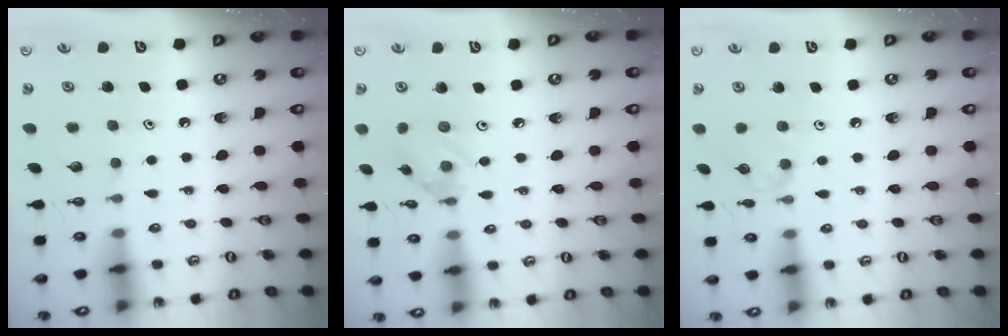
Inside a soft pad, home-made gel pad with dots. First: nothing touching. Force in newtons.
{"total": 3.7, "press": 3.7, "slide": 0.1}
{"total": 4.1, "press": 4.1, "slide": 0.5}